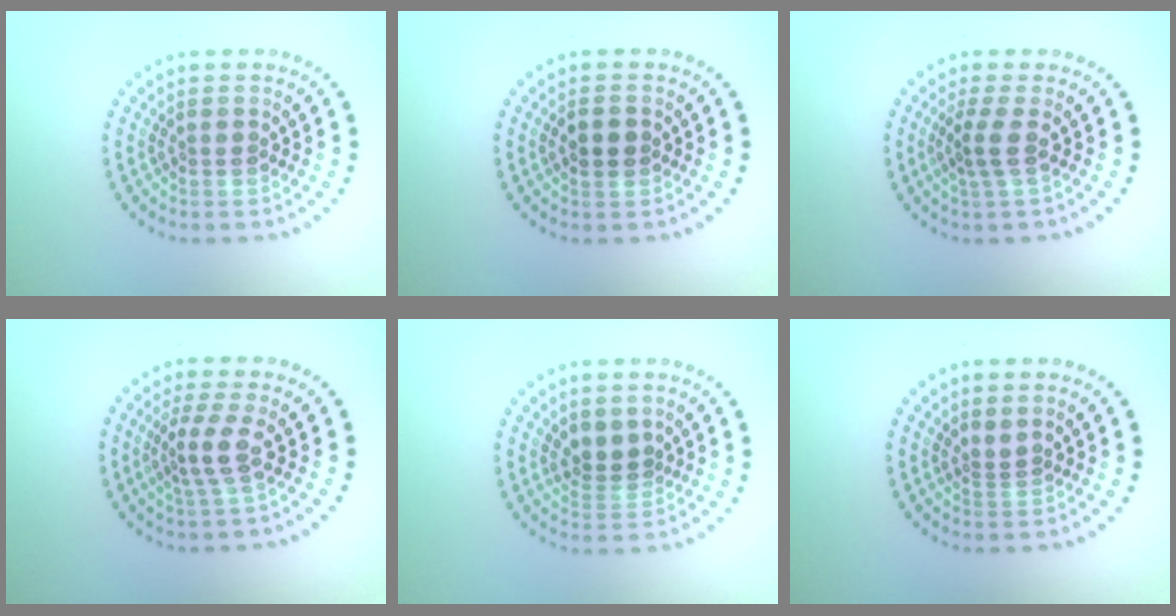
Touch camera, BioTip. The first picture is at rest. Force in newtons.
{"total": 1.7, "press": 1.7, "slide": 0.2}
{"total": 1.9, "press": 1.3, "slide": 1.4}
{"total": 2.4, "press": 1.6, "slide": 1.8}
{"total": 2.0, "press": 1.8, "slide": 1.0}
{"total": 0.6, "press": 0.0, "slide": 0.6}